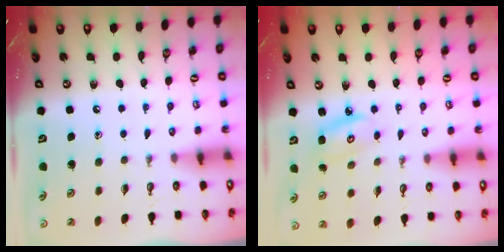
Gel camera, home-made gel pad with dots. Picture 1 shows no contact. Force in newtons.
{"total": 4.3, "press": 4.2, "slide": 0.3}